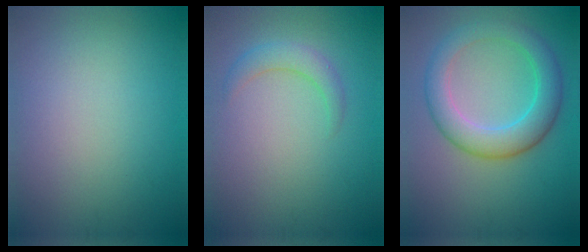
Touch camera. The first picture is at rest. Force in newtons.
{"total": 2.0, "press": 2.0, "slide": 0.1}
{"total": 5.5, "press": 5.5, "slide": 0.3}